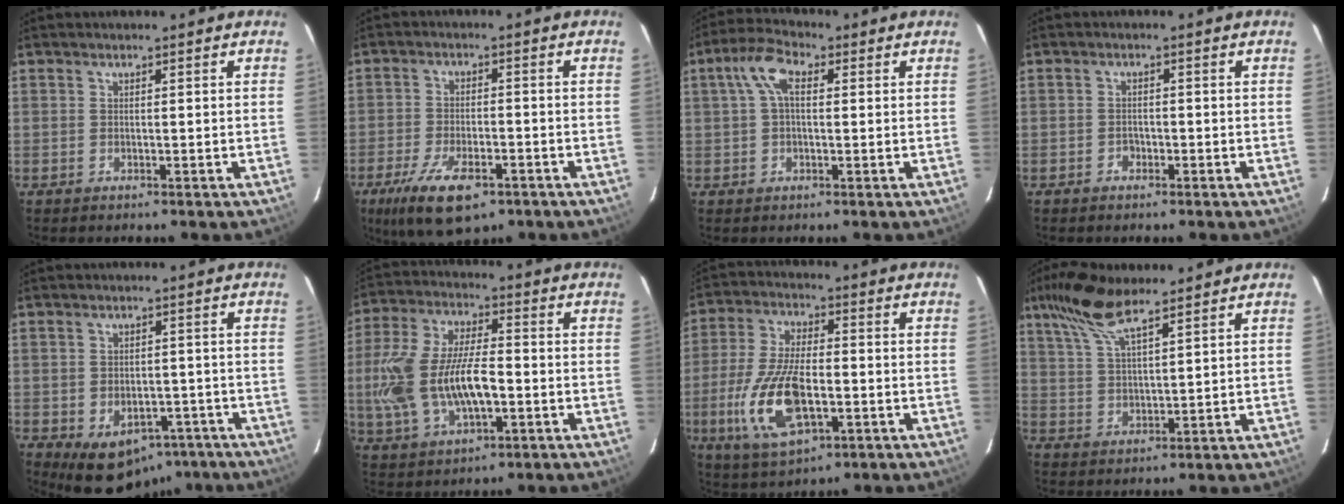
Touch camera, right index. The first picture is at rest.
{"total": 12.2, "force": [-7.4, 4.8, 8.4], "torque": [-0.184, -0.031, -0.124]}
{"total": 6.3, "force": [1.5, 3.2, 5.2], "torque": [-0.104, 0.022, 0.028]}
{"total": 1.6, "force": [-1.0, 1.2, 0.4], "torque": [-0.007, 0.002, -0.015]}
{"total": 10.3, "force": [-6.4, 7.0, 4.2], "torque": [-0.081, 0.014, -0.061]}
{"total": 17.7, "force": [-2.7, 8.4, 15.4], "torque": [-0.331, -0.002, -0.042]}
{"total": 15.6, "force": [-4.2, 6.8, 13.4], "torque": [-0.287, -0.011, -0.073]}
{"total": 10.1, "force": [7.1, 2.5, 6.8], "torque": [-0.140, 0.020, 0.139]}